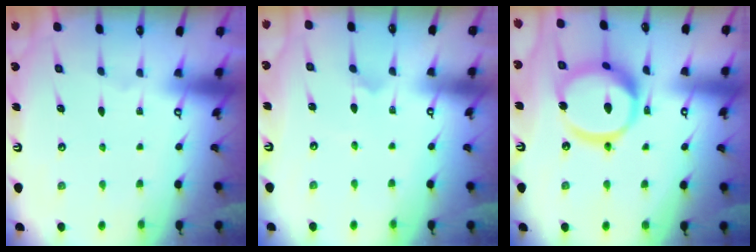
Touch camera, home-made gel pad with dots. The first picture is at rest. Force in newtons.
{"total": 2.4, "press": 2.4, "slide": 0.2}
{"total": 17.8, "press": 17.7, "slide": 1.9}